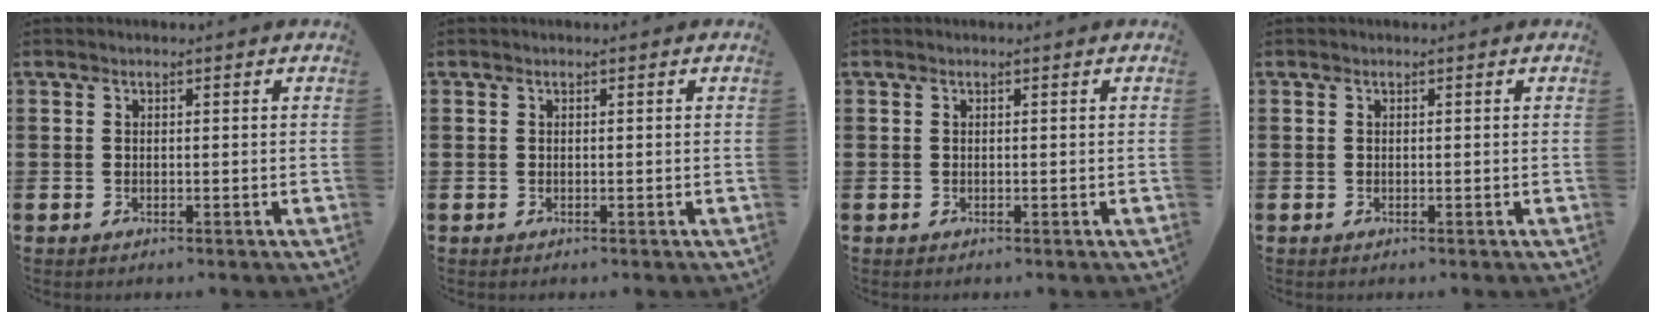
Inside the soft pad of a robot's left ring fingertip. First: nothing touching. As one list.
[{"total": 0.0}, {"total": 0.0}, {"total": 0.0}]